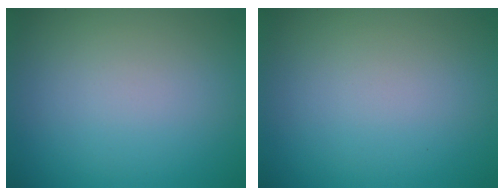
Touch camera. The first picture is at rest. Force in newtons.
{"total": 0.0}